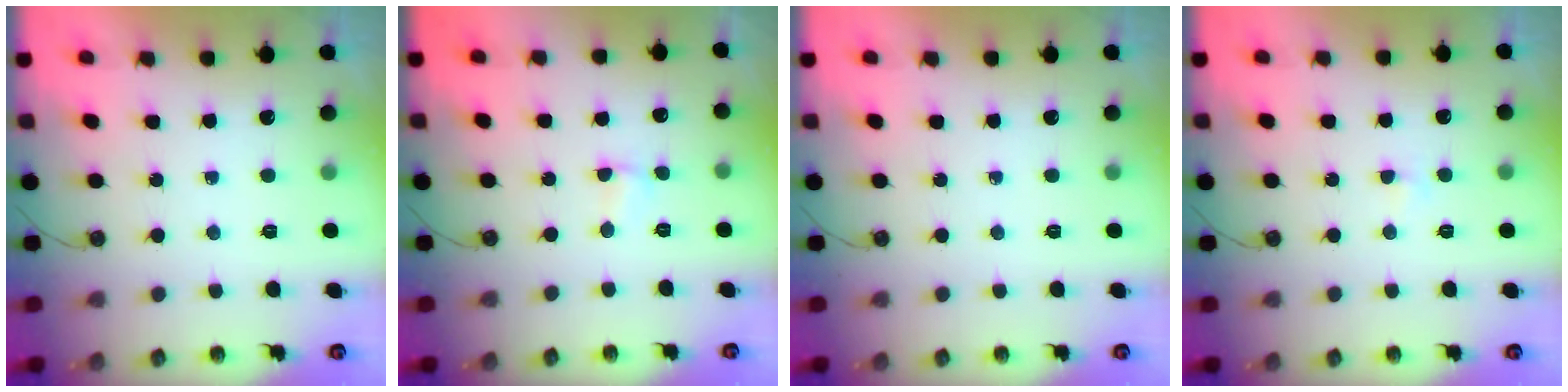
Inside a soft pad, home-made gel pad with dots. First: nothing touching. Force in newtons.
{"total": 1.1, "press": 1.0, "slide": 0.3}
{"total": 0.0}
{"total": 2.1, "press": 2.1, "slide": 0.3}